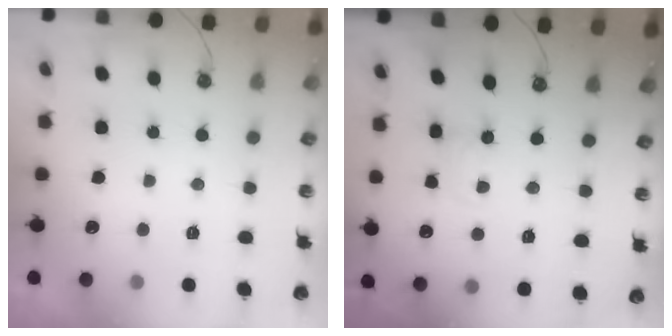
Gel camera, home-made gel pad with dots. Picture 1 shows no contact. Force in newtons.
{"total": 1.5, "press": 1.4, "slide": 0.2}